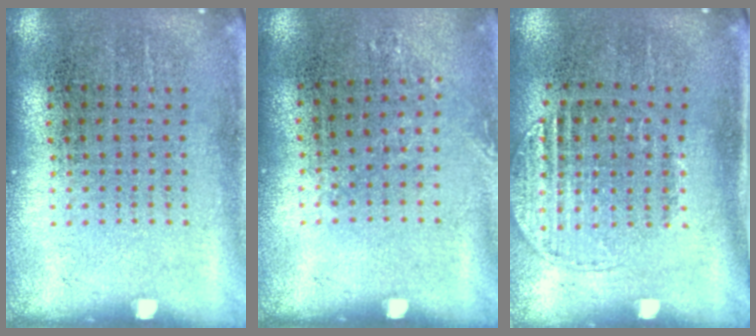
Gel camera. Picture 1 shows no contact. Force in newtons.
{"total": 0.8, "press": 0.7, "slide": 0.3}
{"total": 1.3, "press": 1.1, "slide": 0.7}